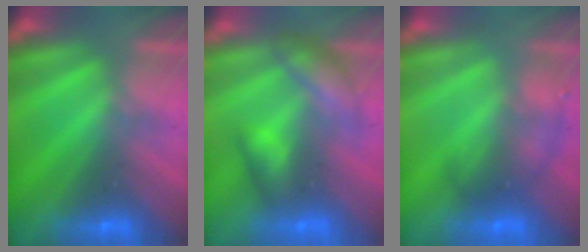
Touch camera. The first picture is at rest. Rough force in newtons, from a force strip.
{"total": 2.5}
{"total": 1.2}